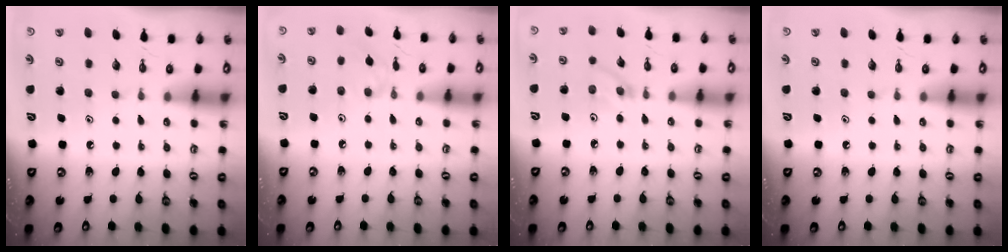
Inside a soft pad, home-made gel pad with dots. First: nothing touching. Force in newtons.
{"total": 1.3, "press": 1.3, "slide": 0.4}
{"total": 3.8, "press": 3.8, "slide": 0.4}
{"total": 0.0}